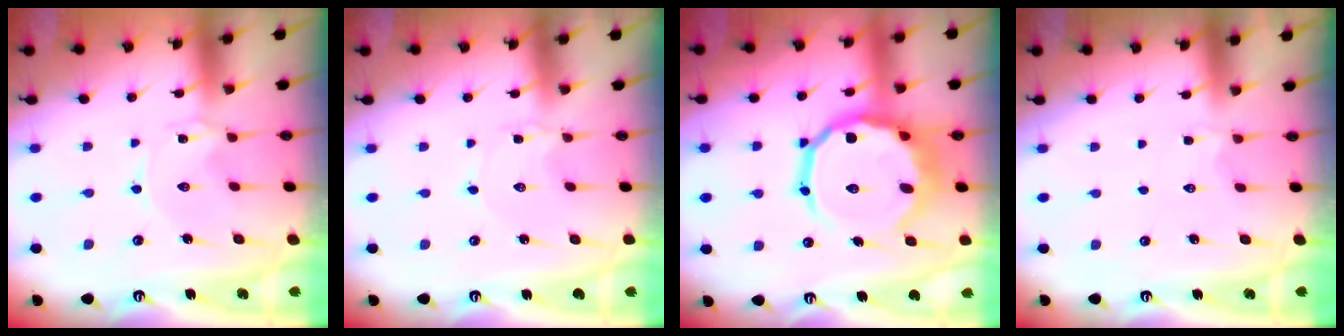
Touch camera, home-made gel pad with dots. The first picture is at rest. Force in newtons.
{"total": 1.8, "press": 1.7, "slide": 0.3}
{"total": 17.0, "press": 16.7, "slide": 3.1}
{"total": 2.0, "press": 1.7, "slide": 1.0}